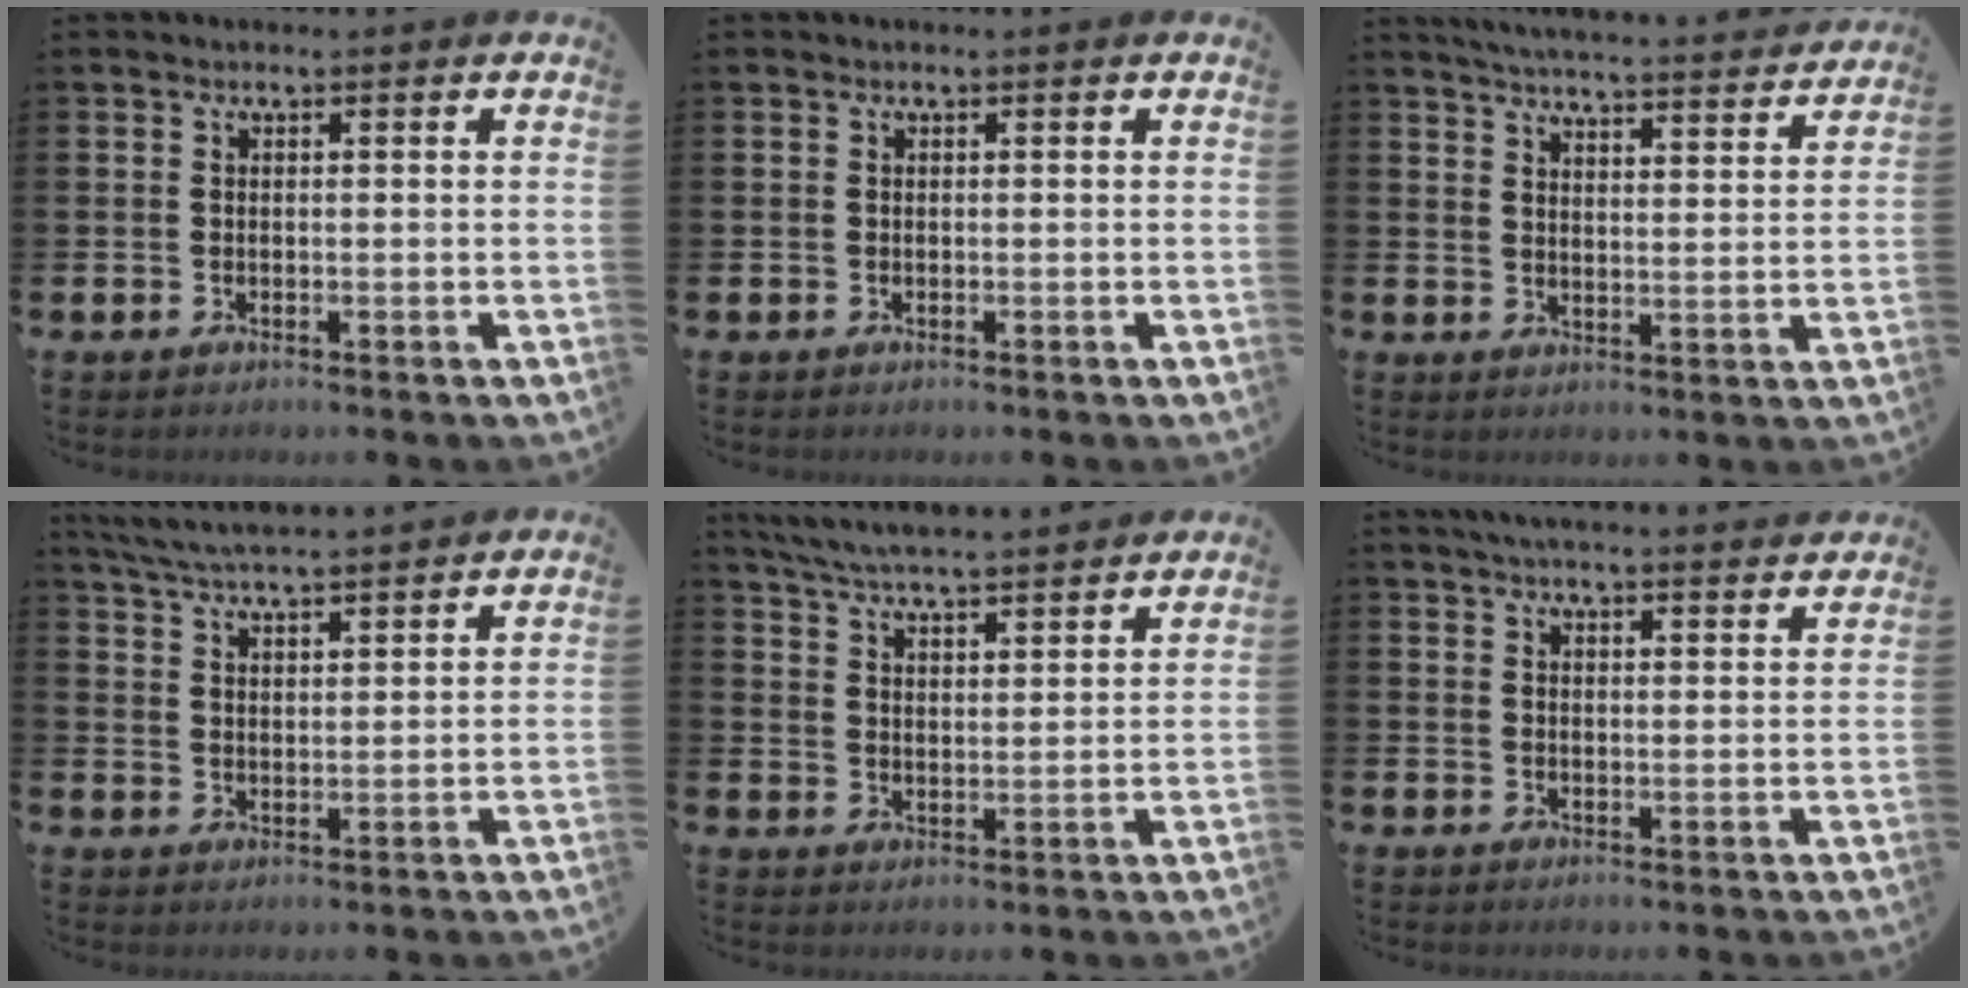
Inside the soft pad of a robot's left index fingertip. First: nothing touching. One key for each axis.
{"total": 0.0}
{"total": 5.2, "fx": 5.2, "fy": 0.0, "fz": 0.8, "tx": -0.025, "ty": -0.044, "tz": 0.088}
{"total": 5.6, "fx": 5.5, "fy": 0.1, "fz": 1.1, "tx": -0.046, "ty": -0.026, "tz": 0.100}
{"total": 6.1, "fx": 6.0, "fy": 0.1, "fz": 1.2, "tx": -0.044, "ty": -0.040, "tz": 0.107}
{"total": 4.2, "fx": 4.1, "fy": -0.1, "fz": 0.8, "tx": -0.018, "ty": -0.020, "tz": 0.073}